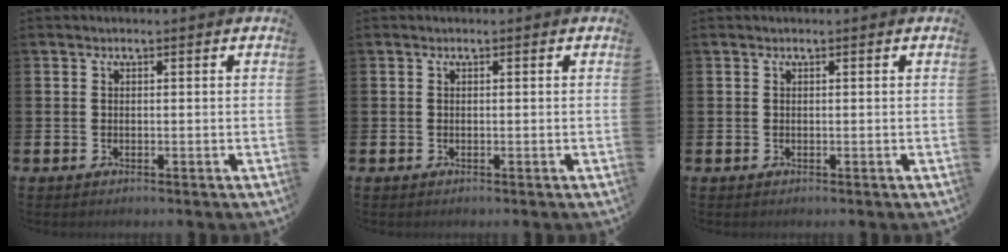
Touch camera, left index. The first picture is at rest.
{"total": 0.0}
{"total": 0.0}